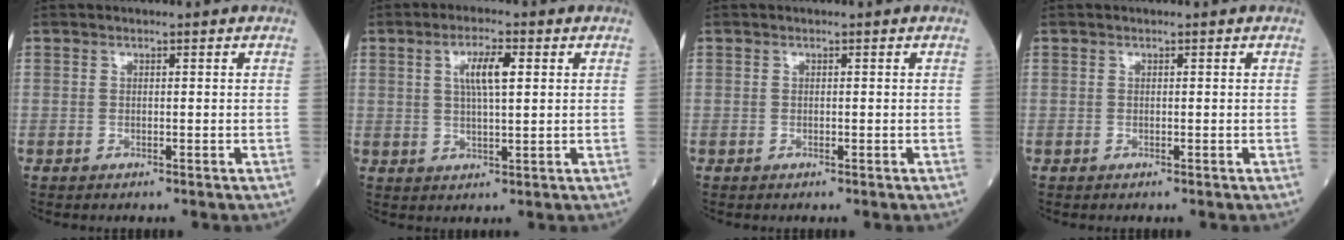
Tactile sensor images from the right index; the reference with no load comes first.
{"total": 5.4, "force": [1.6, 1.0, 5.0], "torque": [-0.096, 0.006, 0.030]}
{"total": 0.0}
{"total": 0.0}